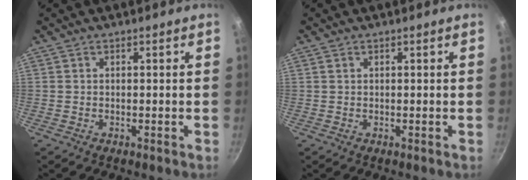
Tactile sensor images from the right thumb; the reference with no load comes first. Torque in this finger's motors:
{"motor_torque": [0.18, -0.46, 0.30, 0.24, -0.01]}